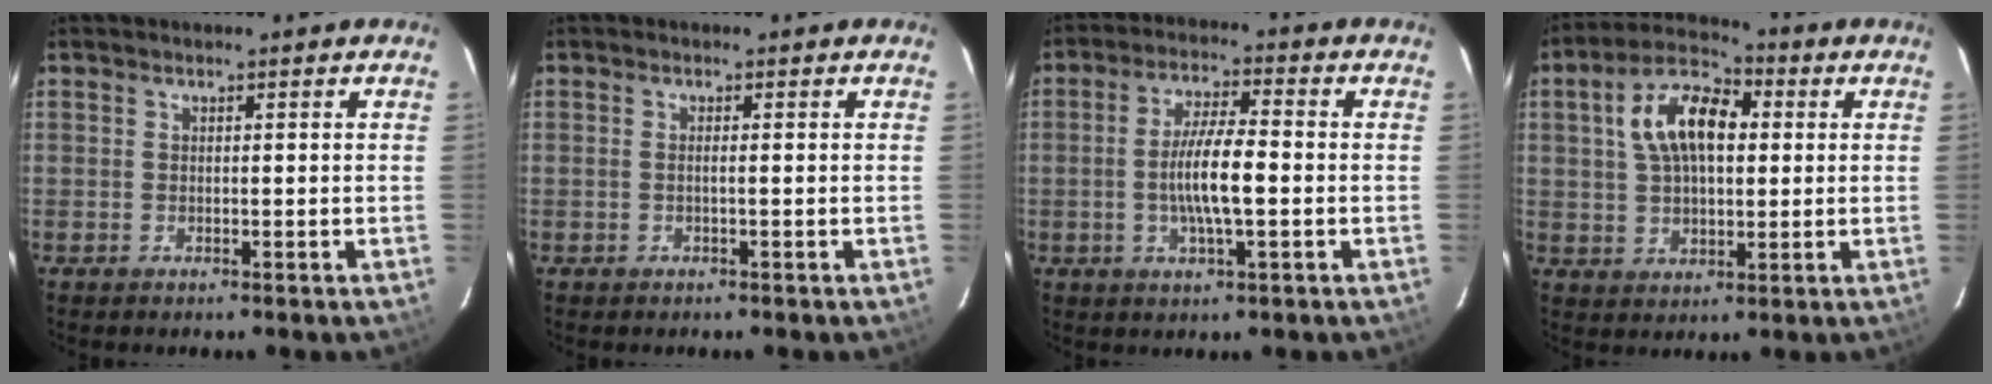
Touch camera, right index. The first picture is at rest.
{"total": 0.7, "force": [-0.2, -0.3, 0.7], "torque": [-0.011, 0.001, -0.004]}
{"total": 8.4, "force": [-1.3, 1.6, 8.1], "torque": [-0.156, -0.001, -0.025]}
{"total": 12.3, "force": [2.6, 6.7, 9.9], "torque": [-0.186, 0.031, 0.042]}